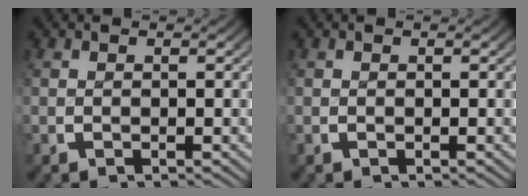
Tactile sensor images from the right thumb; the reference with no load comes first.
{"total": 0.0}